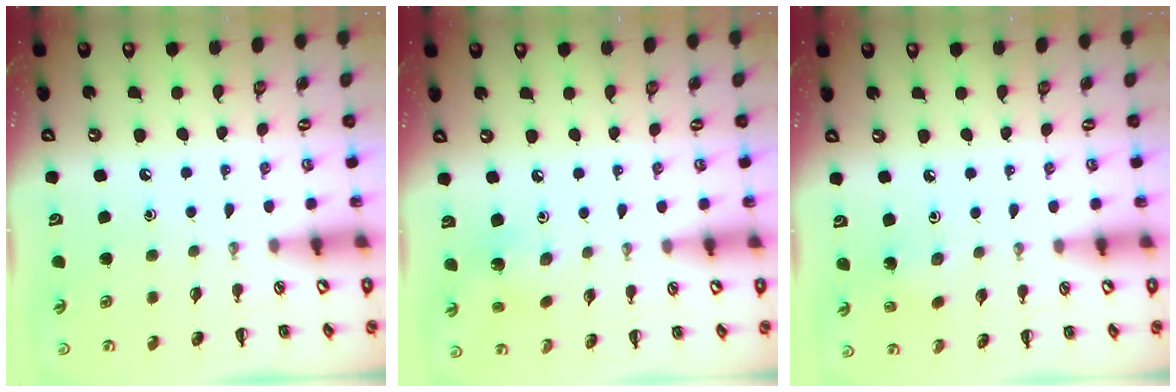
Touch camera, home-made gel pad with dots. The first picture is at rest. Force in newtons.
{"total": 2.6, "press": 2.6, "slide": 0.5}
{"total": 1.5, "press": 1.4, "slide": 0.5}